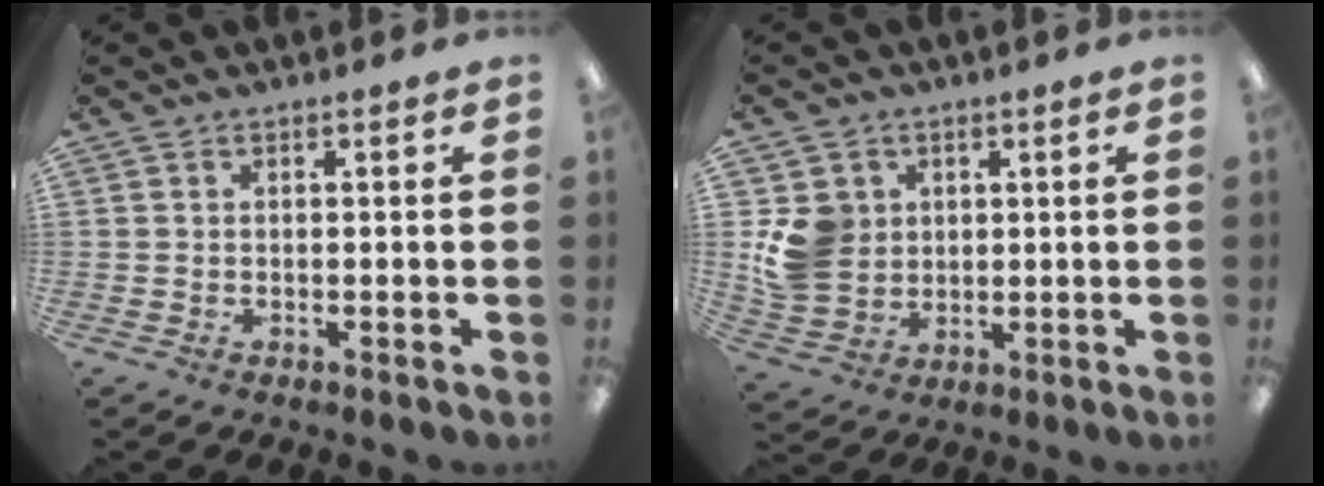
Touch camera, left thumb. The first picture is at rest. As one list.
[{"total": 9.0, "force": [1.9, 8.3, 2.8], "torque": [-0.069, 0.003, 0.042]}]